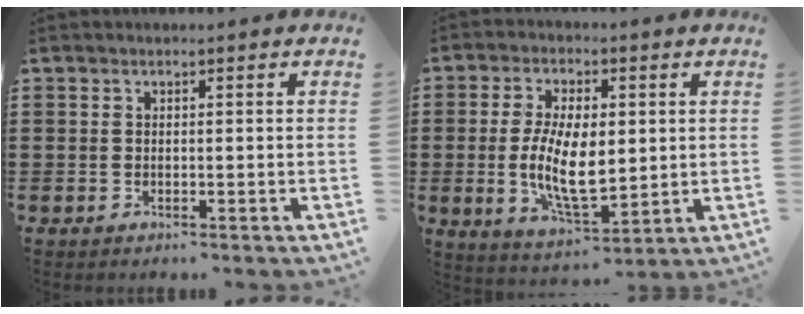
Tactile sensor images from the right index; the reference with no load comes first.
{"total": 10.2, "force": [0.0, 4.7, 9.1], "torque": [-0.184, -0.001, -0.002]}